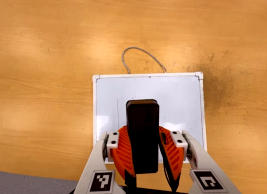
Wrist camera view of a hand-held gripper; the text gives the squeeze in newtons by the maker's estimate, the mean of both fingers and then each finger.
{"total": 7.0, "left": 6.1, "right": 7.8}